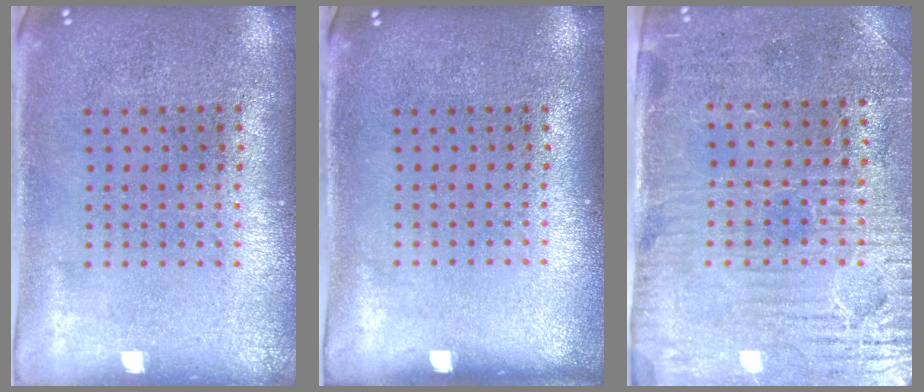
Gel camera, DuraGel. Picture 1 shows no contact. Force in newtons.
{"total": 0.0}
{"total": 3.5, "press": 3.2, "slide": 1.6}